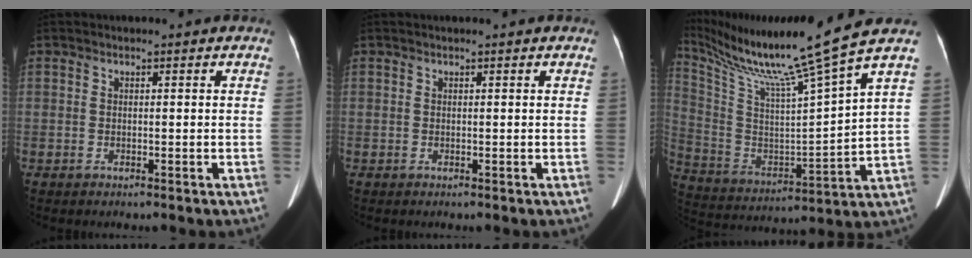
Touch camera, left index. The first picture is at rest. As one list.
[{"total": 0.7, "force": [0.7, 0.0, 0.3], "torque": [-0.004, 0.015, 0.012]}, {"total": 19.6, "force": [15.6, -2.8, 11.5], "torque": [-0.220, -0.042, 0.271]}]